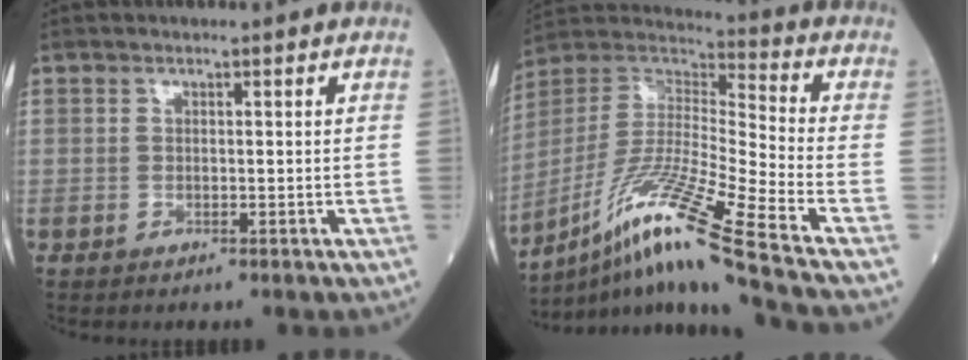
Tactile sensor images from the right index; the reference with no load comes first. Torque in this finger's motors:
{"motor_torque": [0.17, -0.16, 0.43, 0.15]}